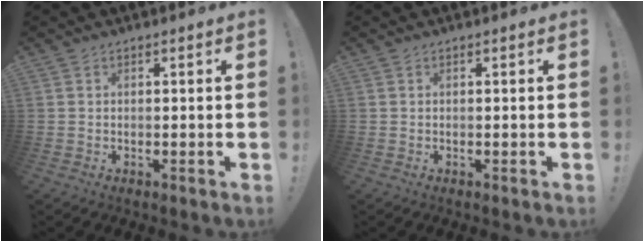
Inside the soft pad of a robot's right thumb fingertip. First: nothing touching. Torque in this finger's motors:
{"motor_torque": [0.00, 0.00, 0.00, 0.00, 0.01]}